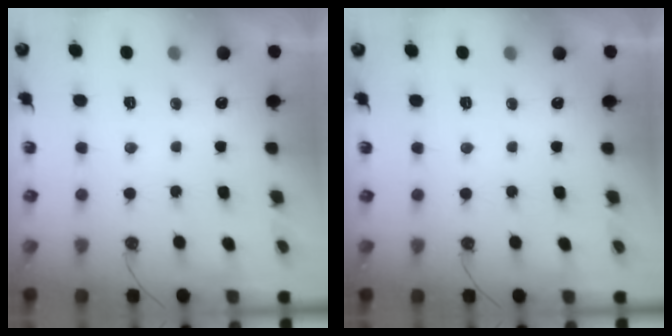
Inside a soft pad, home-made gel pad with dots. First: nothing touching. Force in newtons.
{"total": 0.0}